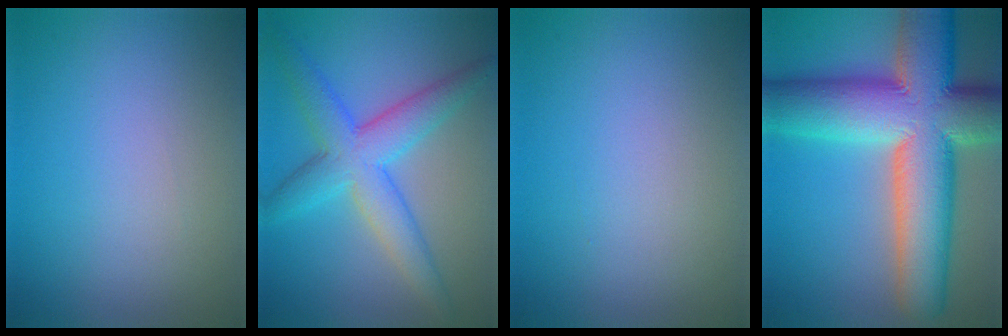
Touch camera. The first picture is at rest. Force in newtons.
{"total": 6.0, "press": 6.0, "slide": 0.1}
{"total": 0.0}
{"total": 15.7, "press": 15.7, "slide": 1.1}